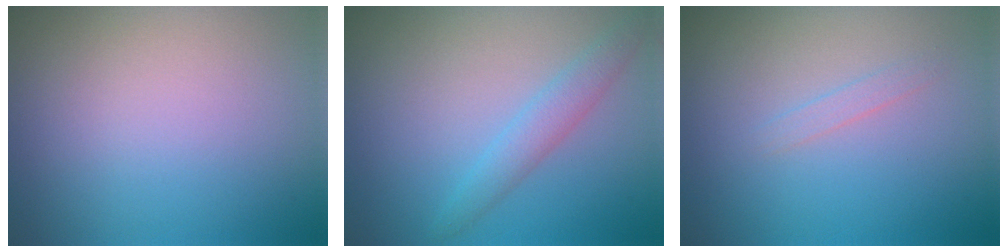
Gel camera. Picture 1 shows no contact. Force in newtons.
{"total": 2.2, "press": 2.2, "slide": 0.1}
{"total": 0.8, "press": 0.8, "slide": 0.0}